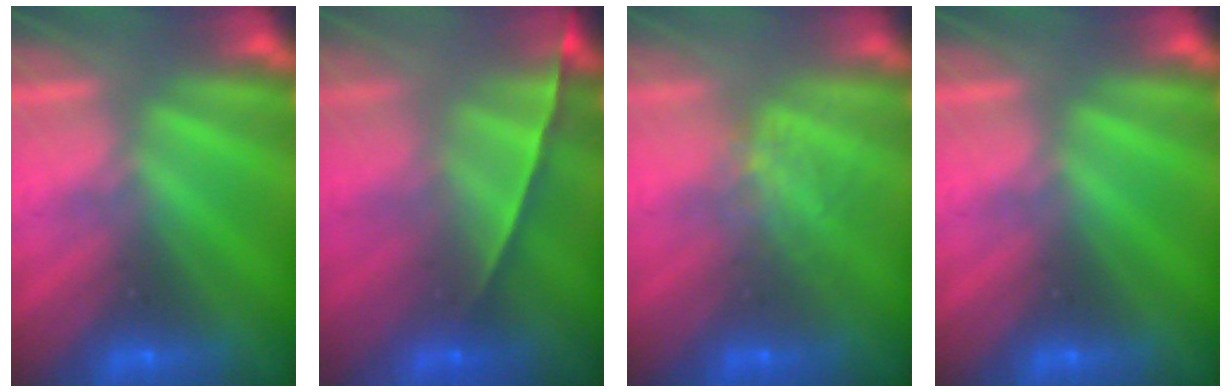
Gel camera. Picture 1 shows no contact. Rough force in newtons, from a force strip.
{"total": 1.5}
{"total": 1.2}
{"total": 0.0}